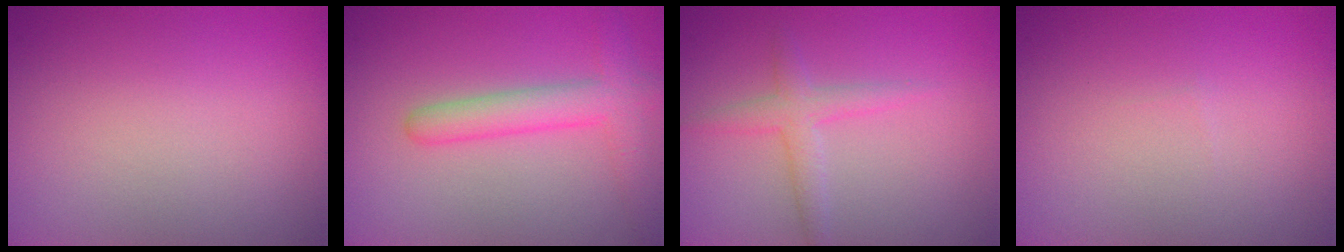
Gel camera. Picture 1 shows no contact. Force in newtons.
{"total": 3.9, "press": 3.9, "slide": 0.2}
{"total": 2.2, "press": 2.2, "slide": 0.1}
{"total": 0.0}